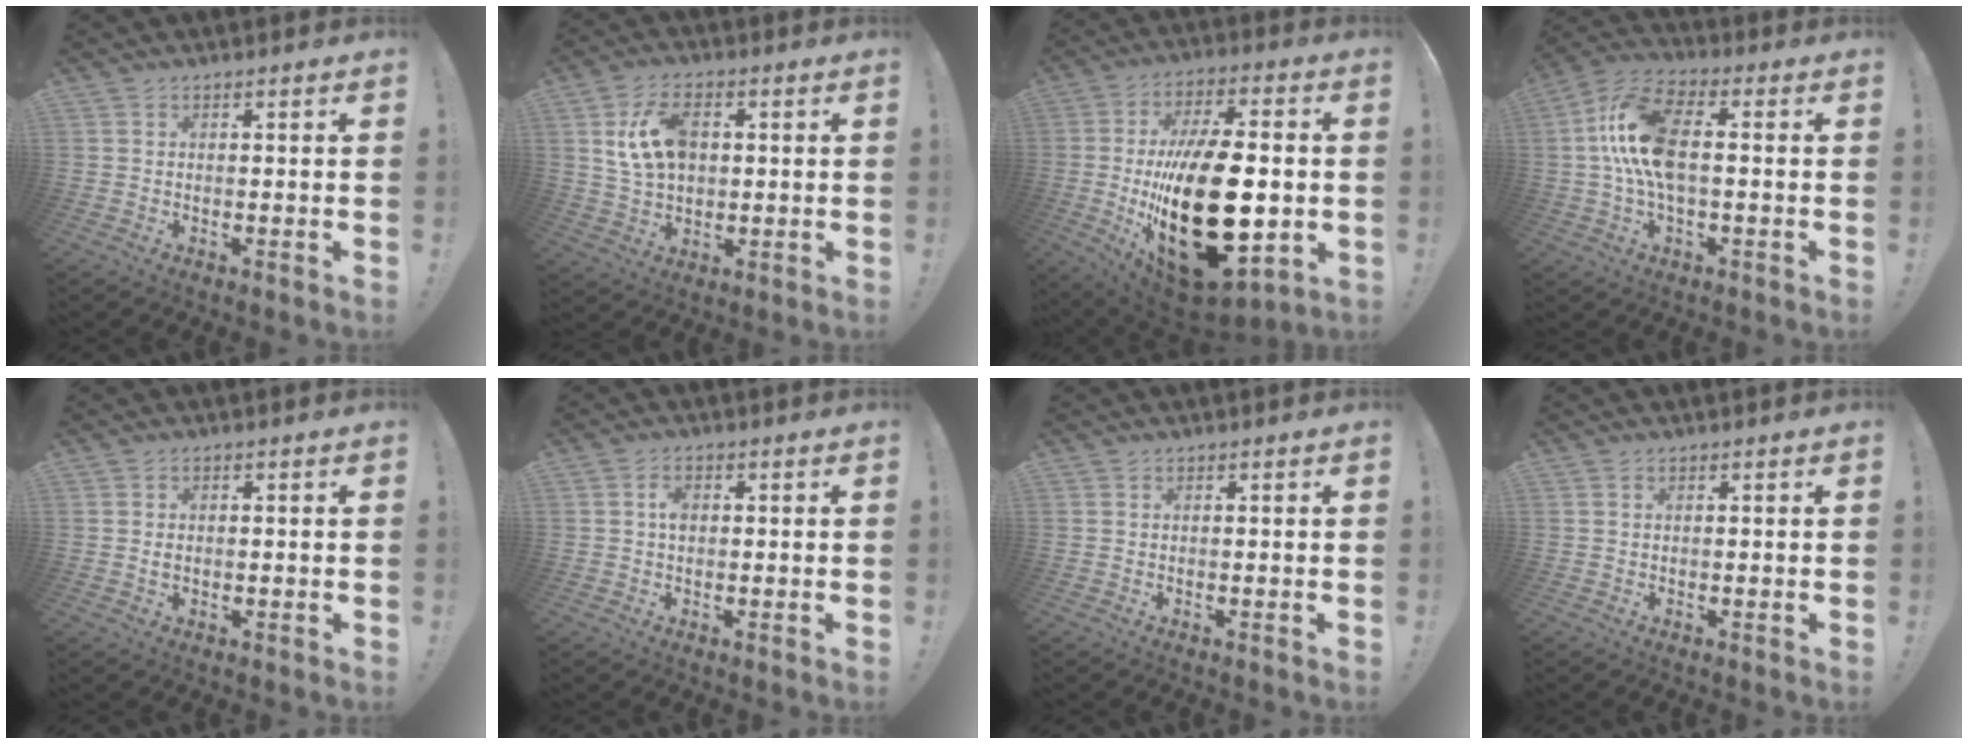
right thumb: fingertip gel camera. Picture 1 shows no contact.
{"total": 11.9, "force": [2.6, 7.9, 8.5], "torque": [-0.147, 0.009, 0.051]}
{"total": 32.8, "force": [-2.9, 16.2, 28.4], "torque": [-0.512, -0.002, -0.032]}
{"total": 14.9, "force": [0.2, 7.4, 13.0], "torque": [-0.260, 0.014, 0.005]}
{"total": 1.0, "force": [0.2, 1.0, 0.4], "torque": [0.001, 0.001, 0.001]}
{"total": 2.7, "force": [0.0, 2.0, 1.8], "torque": [-0.021, 0.004, -0.003]}
{"total": 0.0}
{"total": 0.0}